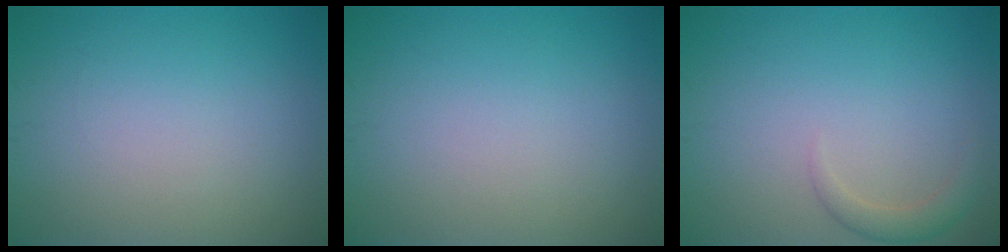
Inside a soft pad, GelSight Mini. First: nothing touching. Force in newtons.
{"total": 0.0}
{"total": 1.7, "press": 1.7, "slide": 0.1}